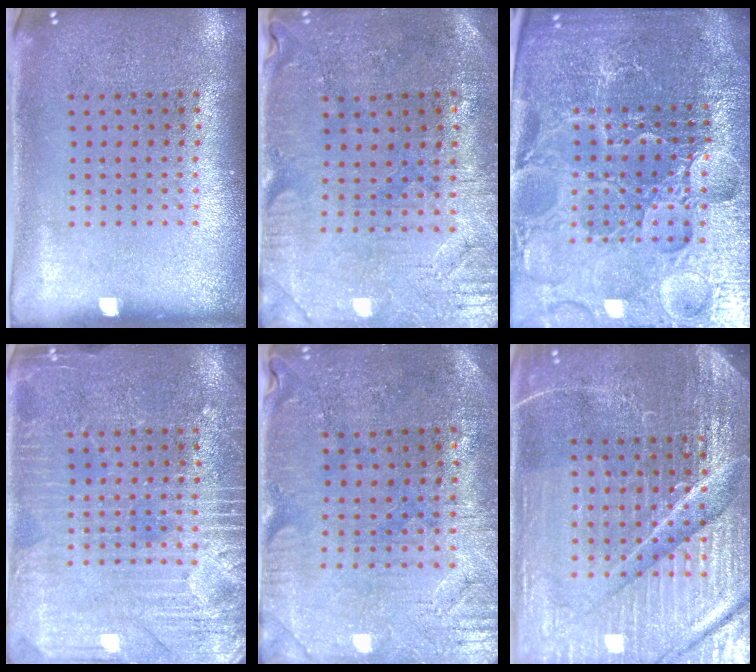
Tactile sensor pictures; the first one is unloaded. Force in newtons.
{"total": 0.6, "press": 0.5, "slide": 0.3}
{"total": 6.2, "press": 5.5, "slide": 2.7}
{"total": 4.7, "press": 4.6, "slide": 0.6}
{"total": 0.6, "press": 0.5, "slide": 0.3}
{"total": 6.1, "press": 5.5, "slide": 2.7}